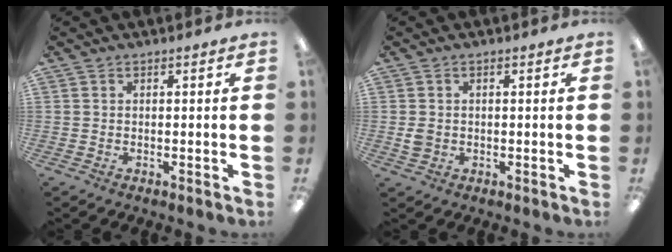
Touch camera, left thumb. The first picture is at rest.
{"total": 2.5, "force": [0.0, 2.1, 1.3], "torque": [-0.015, 0.002, -0.003]}